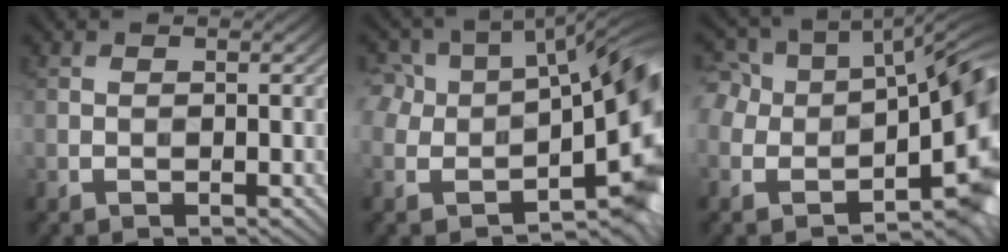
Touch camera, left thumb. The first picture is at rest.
{"total": 16.3, "force": [-2.1, 9.9, 12.8], "torque": [-0.175, -0.039, -0.012]}
{"total": 16.6, "force": [-2.8, 11.3, 11.8], "torque": [-0.168, -0.038, -0.019]}